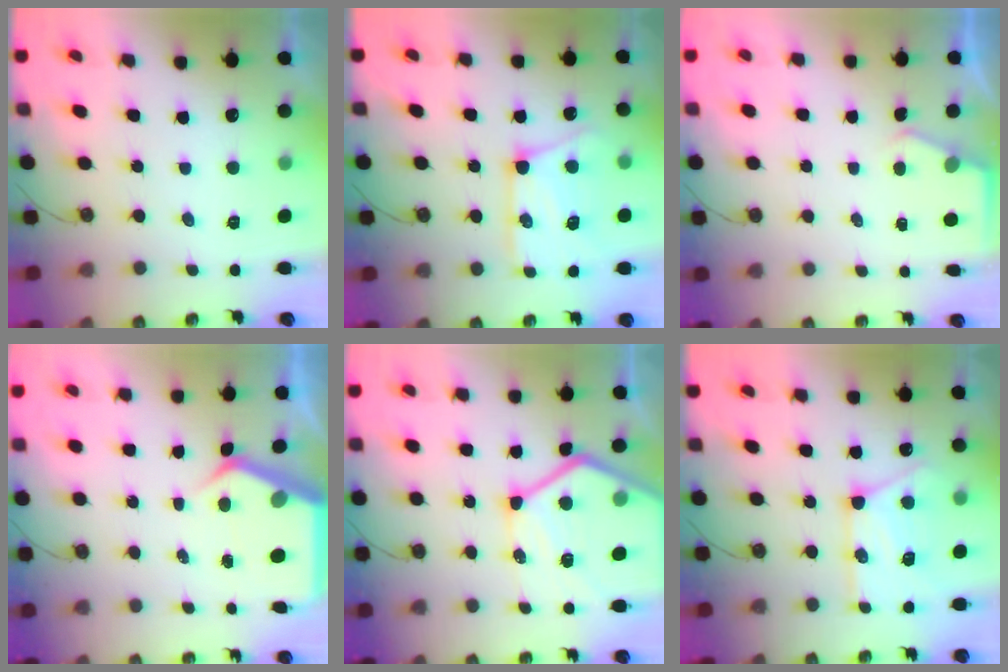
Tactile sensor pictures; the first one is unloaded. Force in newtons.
{"total": 17.4, "press": 17.3, "slide": 1.9}
{"total": 2.8, "press": 2.8, "slide": 0.4}
{"total": 5.5, "press": 5.5, "slide": 0.3}
{"total": 23.1, "press": 23.1, "slide": 1.8}
{"total": 16.1, "press": 16.0, "slide": 1.8}